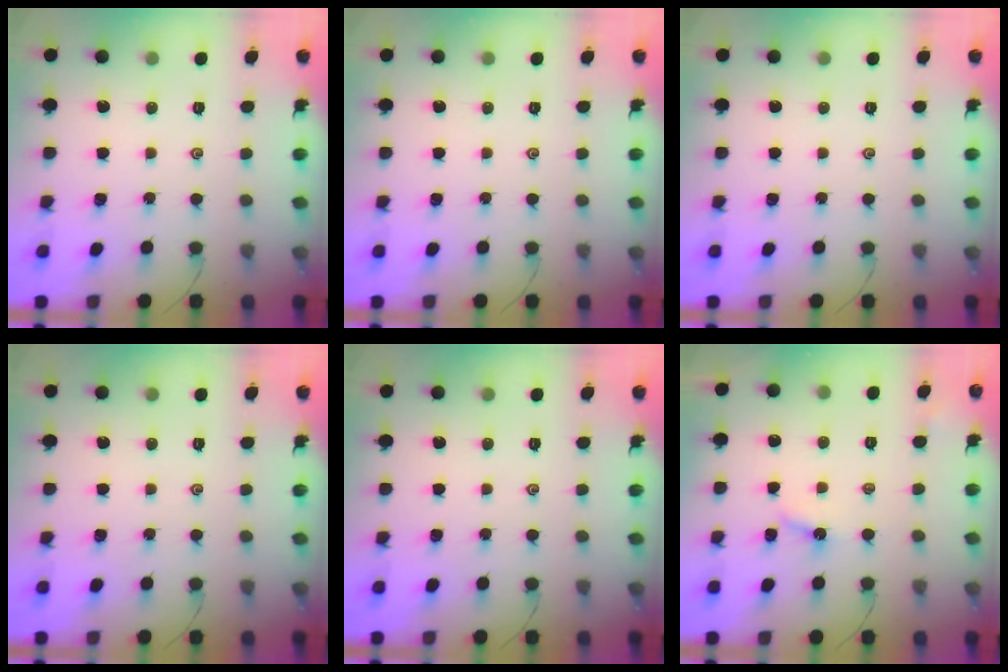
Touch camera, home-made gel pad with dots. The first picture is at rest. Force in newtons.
{"total": 0.0}
{"total": 0.0}
{"total": 0.0}
{"total": 0.0}
{"total": 3.4, "press": 3.4, "slide": 0.4}